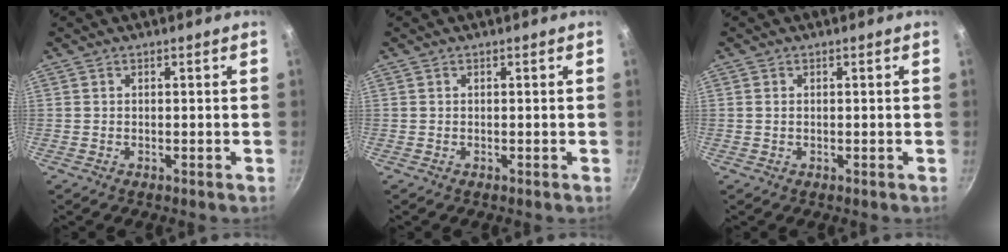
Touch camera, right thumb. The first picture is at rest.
{"total": 0.0}
{"total": 0.7, "force": [0.1, 0.5, 0.4], "torque": [-0.006, 0.001, 0.002]}